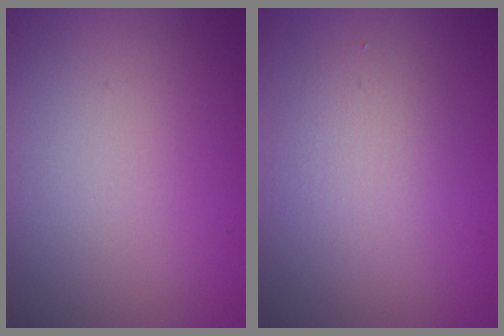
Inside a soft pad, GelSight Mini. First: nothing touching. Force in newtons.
{"total": 2.4, "press": 2.4, "slide": 0.1}